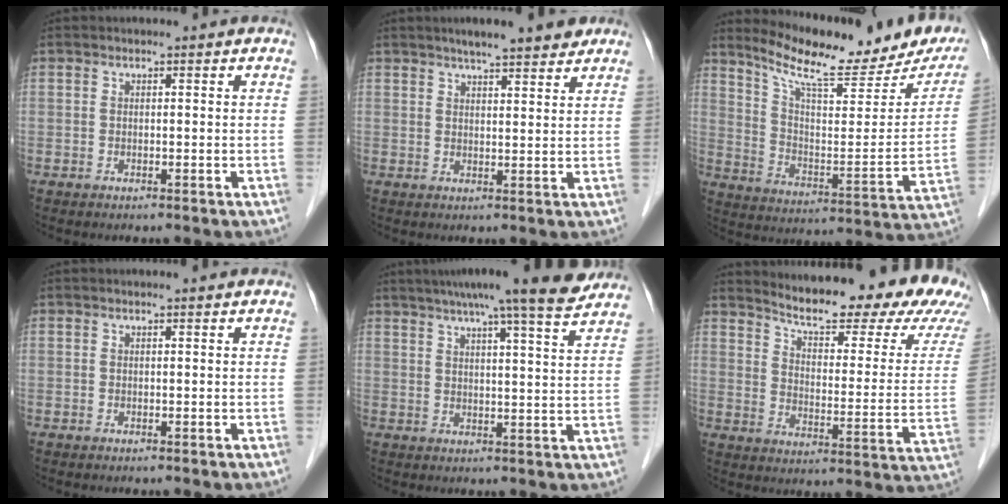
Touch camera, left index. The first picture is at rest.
{"total": 7.9, "force": [6.4, 1.1, 4.5], "torque": [-0.062, 0.019, 0.088]}
{"total": 20.4, "force": [17.7, 3.5, 9.6], "torque": [-0.148, -0.040, 0.251]}
{"total": 0.8, "force": [0.7, 0.0, 0.3], "torque": [-0.009, 0.007, 0.012]}
{"total": 15.3, "force": [12.9, -0.3, 8.2], "torque": [-0.130, 0.011, 0.167]}
{"total": 23.0, "force": [20.0, 3.7, 10.7], "torque": [-0.151, -0.056, 0.247]}